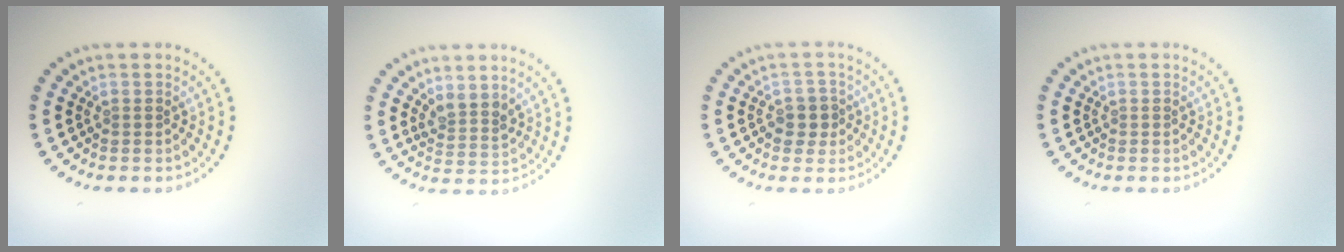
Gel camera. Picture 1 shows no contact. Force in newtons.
{"total": 2.4, "press": 1.9, "slide": 1.5}
{"total": 1.8, "press": 1.7, "slide": 0.6}
{"total": 0.0}